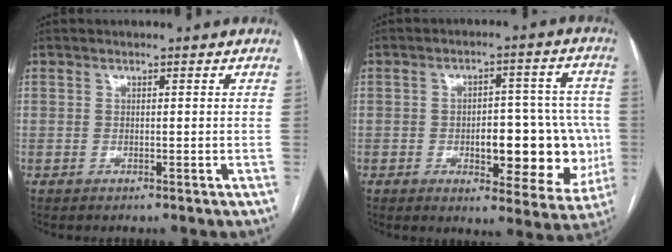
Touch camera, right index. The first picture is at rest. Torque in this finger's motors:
{"motor_torque": [0.69, -0.53, 0.53, 0.08]}